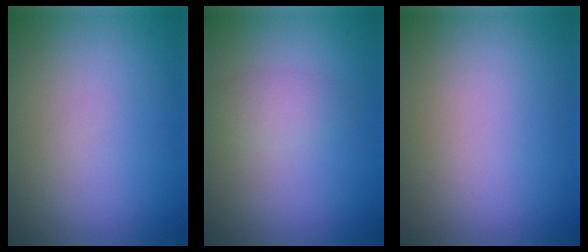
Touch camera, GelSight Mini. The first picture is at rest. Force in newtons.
{"total": 1.8, "press": 1.8, "slide": 0.0}
{"total": 0.0}